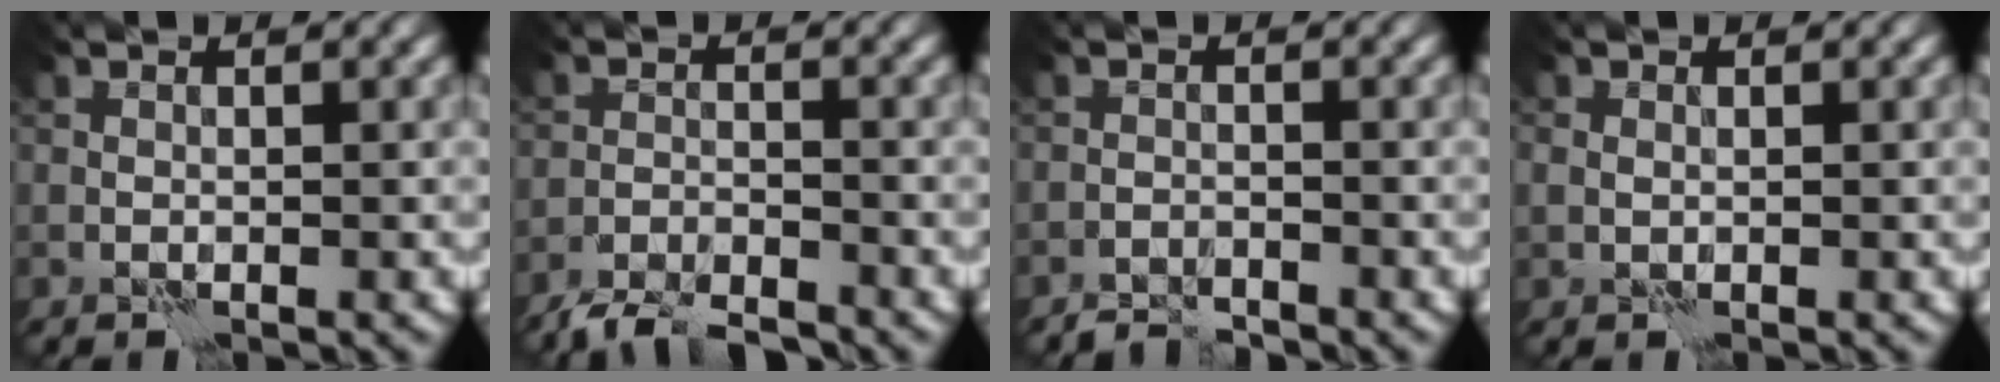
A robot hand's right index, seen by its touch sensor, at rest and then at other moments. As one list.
[{"total": 4.5, "force": [-4.2, 0.8, 1.4], "torque": [-0.024, -0.003, -0.081]}, {"total": 1.6, "force": [-1.6, 0.1, -0.2], "torque": [0.010, 0.006, -0.032]}, {"total": 0.8, "force": [0.2, 0.7, 0.3], "torque": [-0.006, 0.002, 0.004]}]